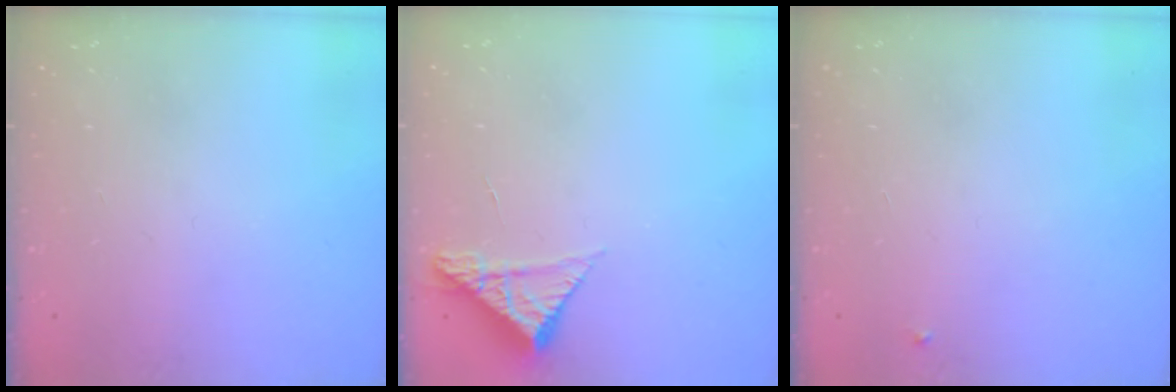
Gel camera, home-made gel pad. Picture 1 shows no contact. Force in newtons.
{"total": 4.9, "press": 4.9, "slide": 0.4}
{"total": 2.7, "press": 2.7, "slide": 0.2}